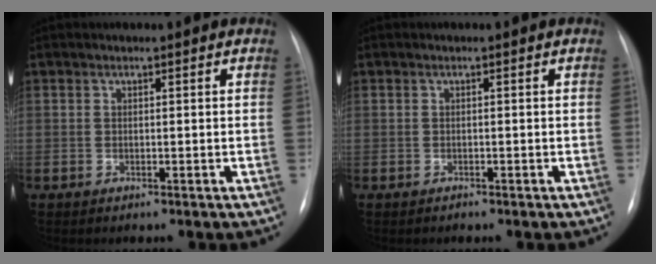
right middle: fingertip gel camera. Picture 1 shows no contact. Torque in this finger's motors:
{"motor_torque": [-0.07, 0.12, -0.01, -0.01]}